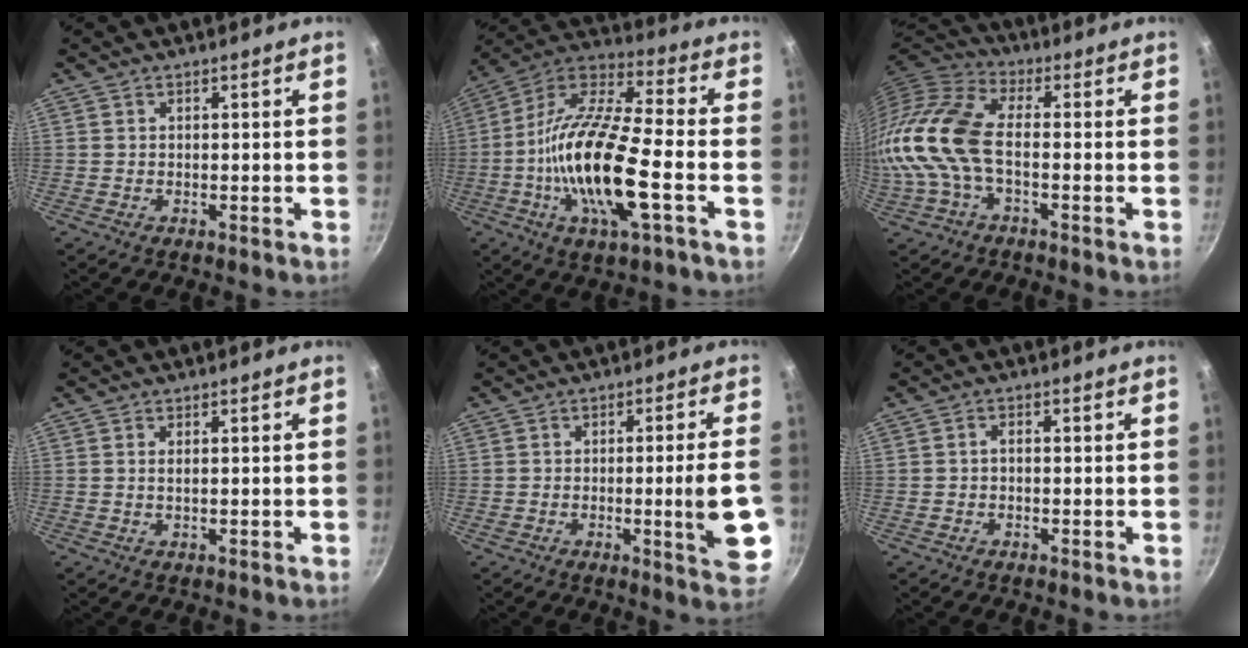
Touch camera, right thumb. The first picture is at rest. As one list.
[{"total": 20.7, "force": [-4.7, 5.9, 19.2], "torque": [-0.370, 0.028, -0.110]}, {"total": 14.7, "force": [-1.9, 7.5, 12.5], "torque": [-0.259, 0.027, -0.055]}, {"total": 0.8, "force": [0.2, 0.3, 0.7], "torque": [-0.015, 0.000, 0.003]}, {"total": 10.4, "force": [-2.0, 1.0, 10.1], "torque": [-0.130, 0.001, -0.027]}, {"total": 1.3, "force": [-0.3, 0.8, 0.9], "torque": [-0.015, 0.010, -0.006]}]